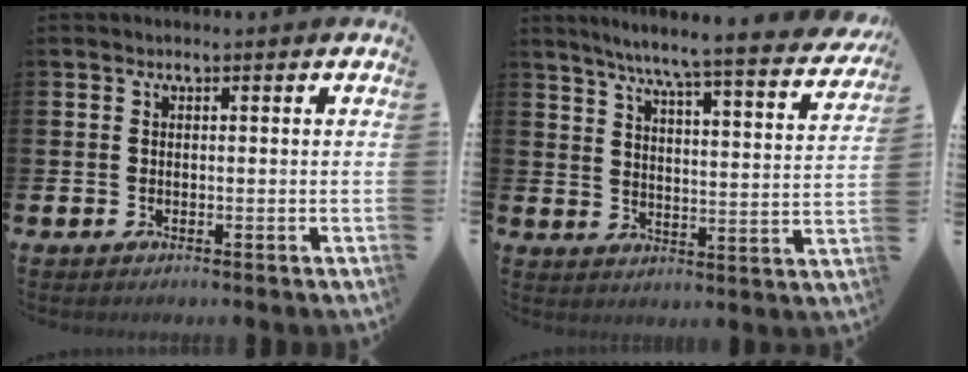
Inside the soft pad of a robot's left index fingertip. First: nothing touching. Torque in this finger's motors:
{"motor_torque": [0.85, -1.29, 0.63, 0.21]}